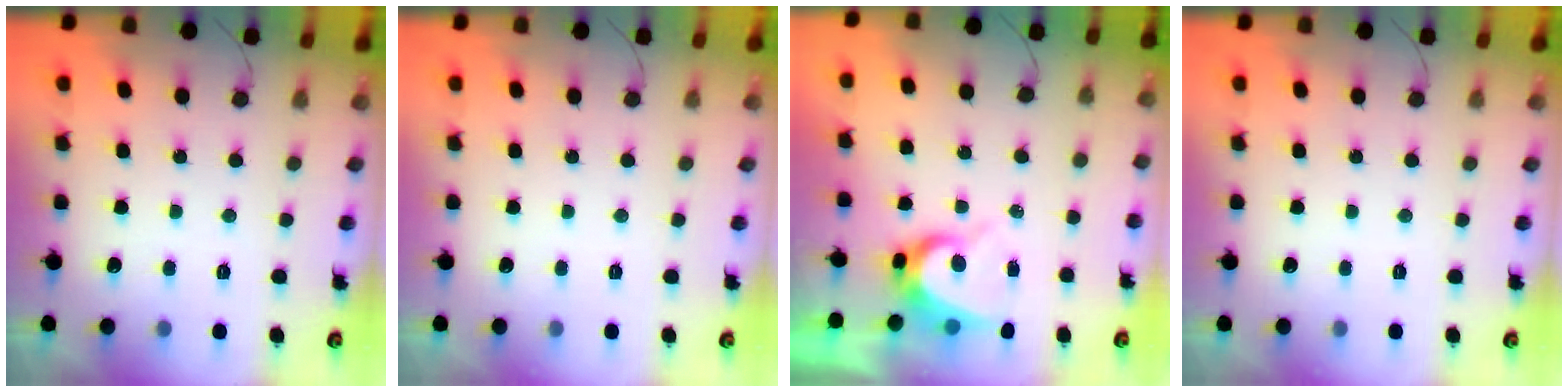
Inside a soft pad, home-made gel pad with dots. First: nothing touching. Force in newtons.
{"total": 0.0}
{"total": 6.6, "press": 6.6, "slide": 0.5}
{"total": 0.0}